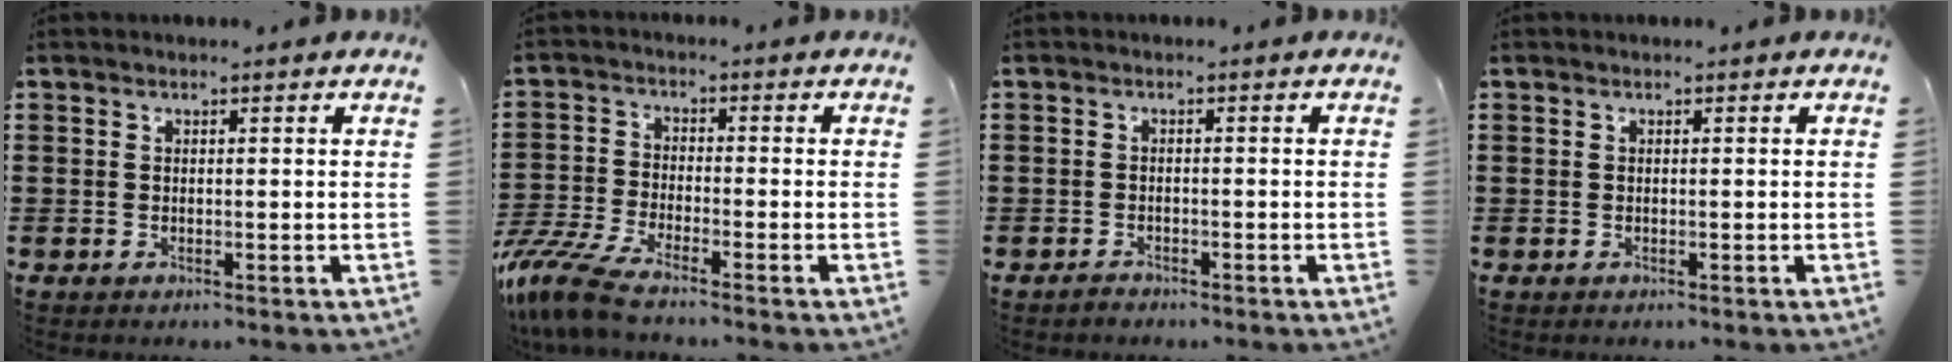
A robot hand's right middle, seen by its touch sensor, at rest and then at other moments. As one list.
[{"total": 7.1, "force": [-6.1, 0.7, 3.5], "torque": [-0.107, -0.016, -0.127]}, {"total": 1.1, "force": [-1.0, 0.4, 0.0], "torque": [-0.003, 0.002, -0.023]}, {"total": 0.0}]